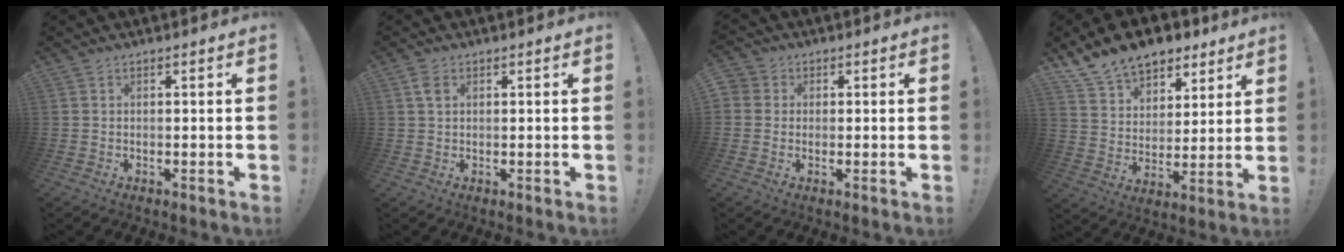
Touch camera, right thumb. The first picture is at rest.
{"total": 2.8, "force": [1.1, 1.7, 1.9], "torque": [-0.041, 0.004, 0.021]}
{"total": 2.9, "force": [0.3, 2.7, 0.8], "torque": [-0.018, 0.003, 0.004]}
{"total": 13.9, "force": [10.7, 7.9, 4.1], "torque": [-0.080, -0.074, 0.203]}